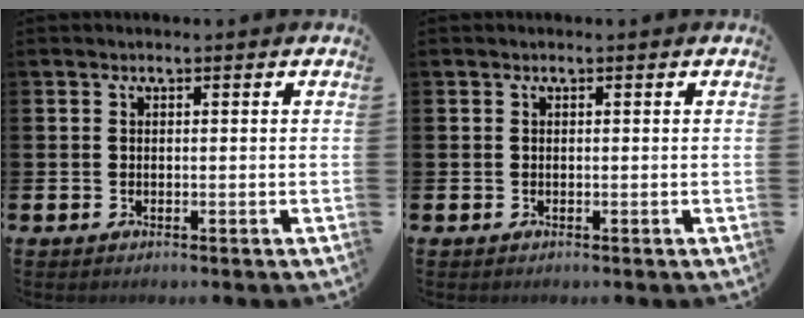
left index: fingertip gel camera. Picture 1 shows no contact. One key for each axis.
{"total": 0.0}